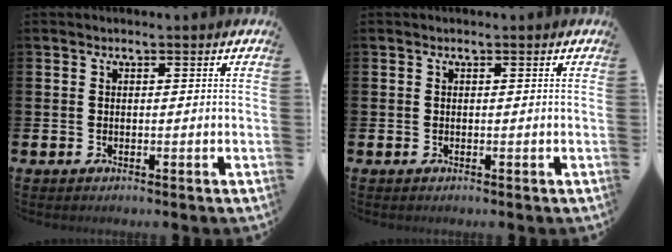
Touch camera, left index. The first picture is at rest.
{"total": 0.0}